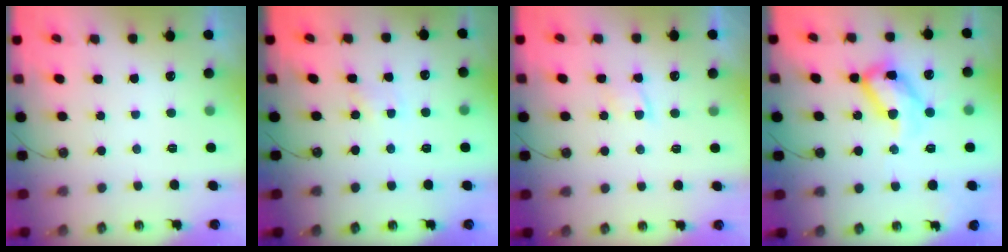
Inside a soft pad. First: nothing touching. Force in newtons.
{"total": 2.3, "press": 2.3, "slide": 0.3}
{"total": 4.6, "press": 4.6, "slide": 0.5}
{"total": 18.4, "press": 18.3, "slide": 1.7}